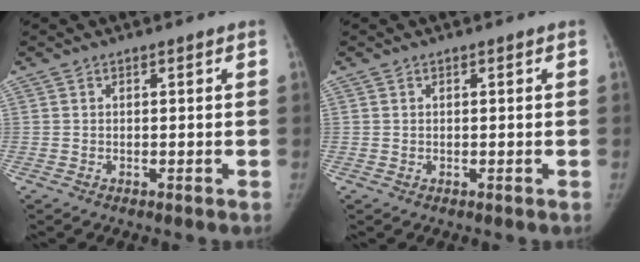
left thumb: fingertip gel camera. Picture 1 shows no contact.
{"total": 0.0}